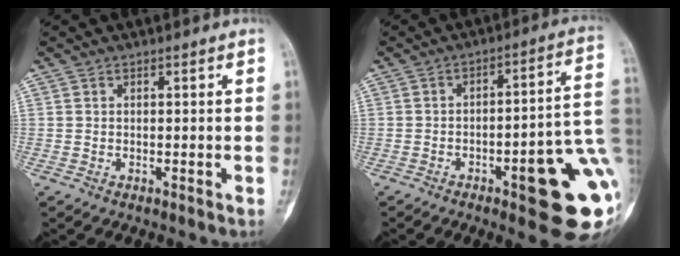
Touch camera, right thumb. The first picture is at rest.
{"total": 19.3, "force": [-5.8, 5.2, 17.7], "torque": [-0.164, 0.033, -0.065]}